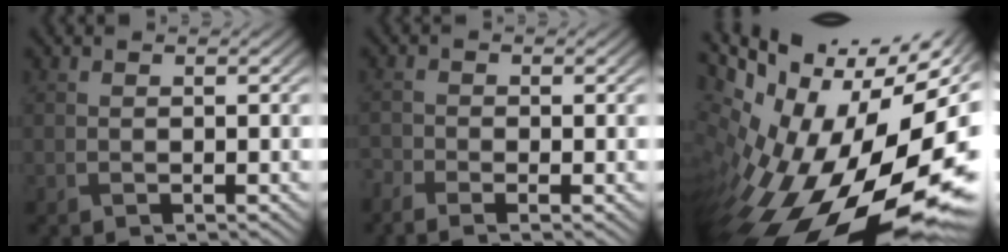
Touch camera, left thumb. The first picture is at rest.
{"total": 2.5, "force": [-2.0, 0.6, 1.4], "torque": [-0.035, -0.008, -0.046]}
{"total": 22.3, "force": [-3.5, 11.6, 18.7], "torque": [-0.341, -0.049, -0.058]}